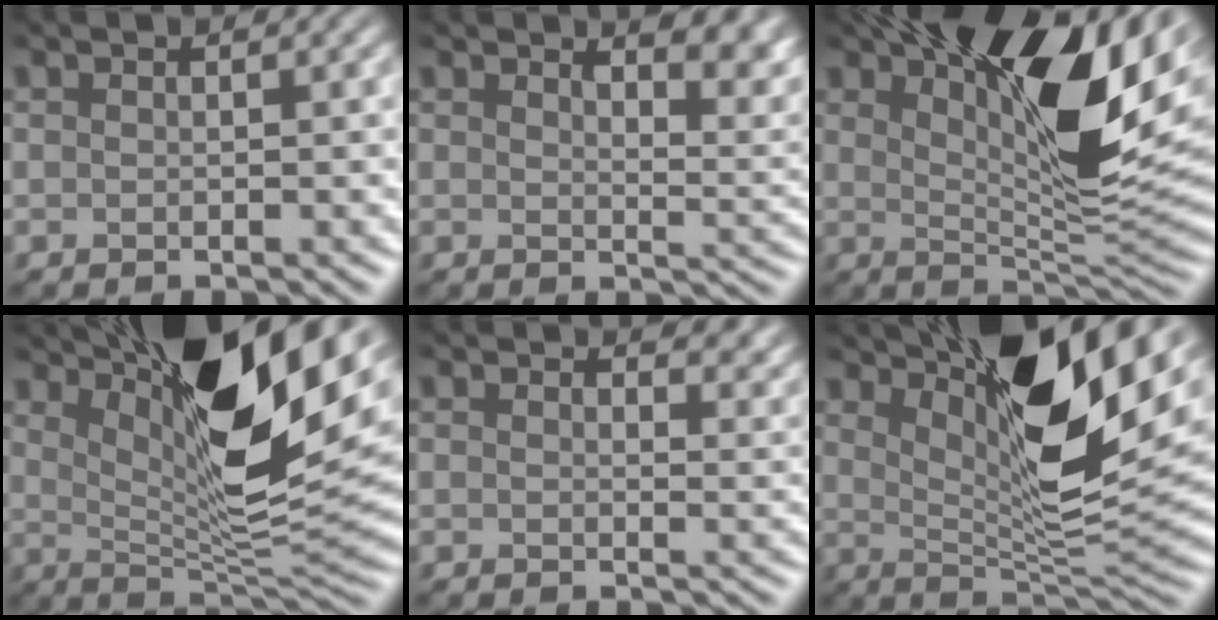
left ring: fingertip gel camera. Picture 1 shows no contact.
{"total": 6.2, "force": [4.0, 2.2, 4.1], "torque": [-0.038, 0.007, 0.054]}
{"total": 15.1, "force": [6.7, 5.3, 12.5], "torque": [-0.184, 0.014, 0.110]}
{"total": 11.9, "force": [6.4, 2.8, 9.7], "torque": [-0.151, -0.008, 0.117]}
{"total": 2.9, "force": [2.4, 1.1, 1.4], "torque": [-0.020, -0.006, 0.029]}
{"total": 10.7, "force": [5.7, 2.6, 8.7], "torque": [-0.137, -0.011, 0.105]}